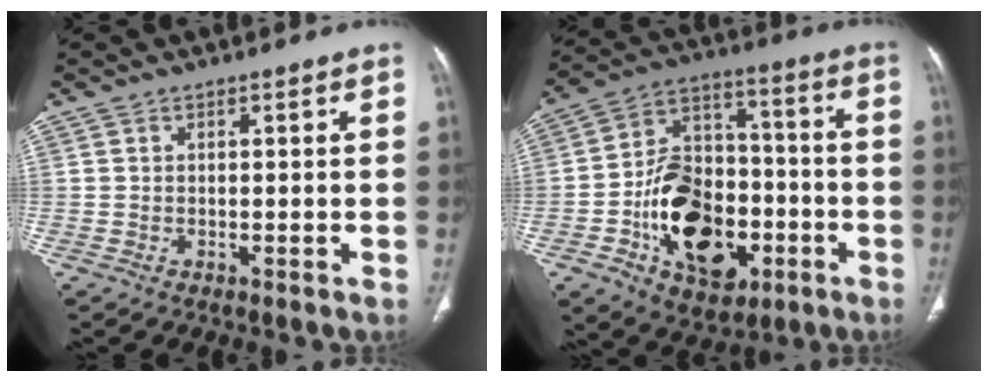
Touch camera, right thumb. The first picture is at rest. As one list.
[{"total": 21.7, "force": [-6.6, 14.4, 14.8], "torque": [-0.194, 0.042, -0.096]}]